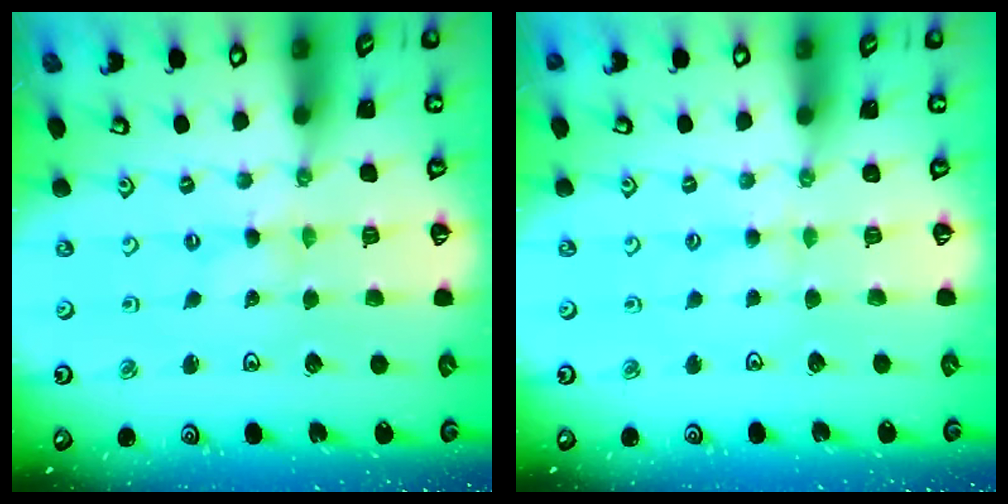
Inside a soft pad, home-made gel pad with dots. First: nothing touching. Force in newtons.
{"total": 1.5, "press": 1.5, "slide": 0.3}